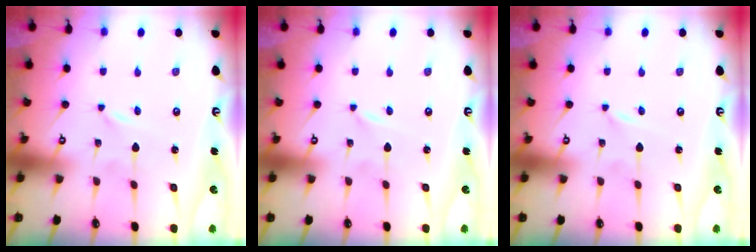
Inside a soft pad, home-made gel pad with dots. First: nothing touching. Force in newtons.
{"total": 0.0}
{"total": 0.0}